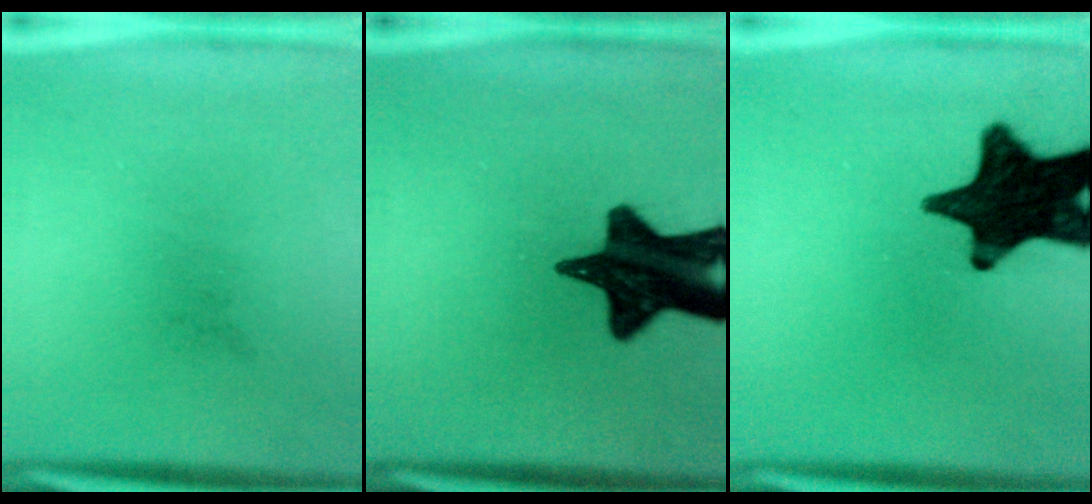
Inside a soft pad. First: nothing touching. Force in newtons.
{"total": 16.6}
{"total": 17.9}